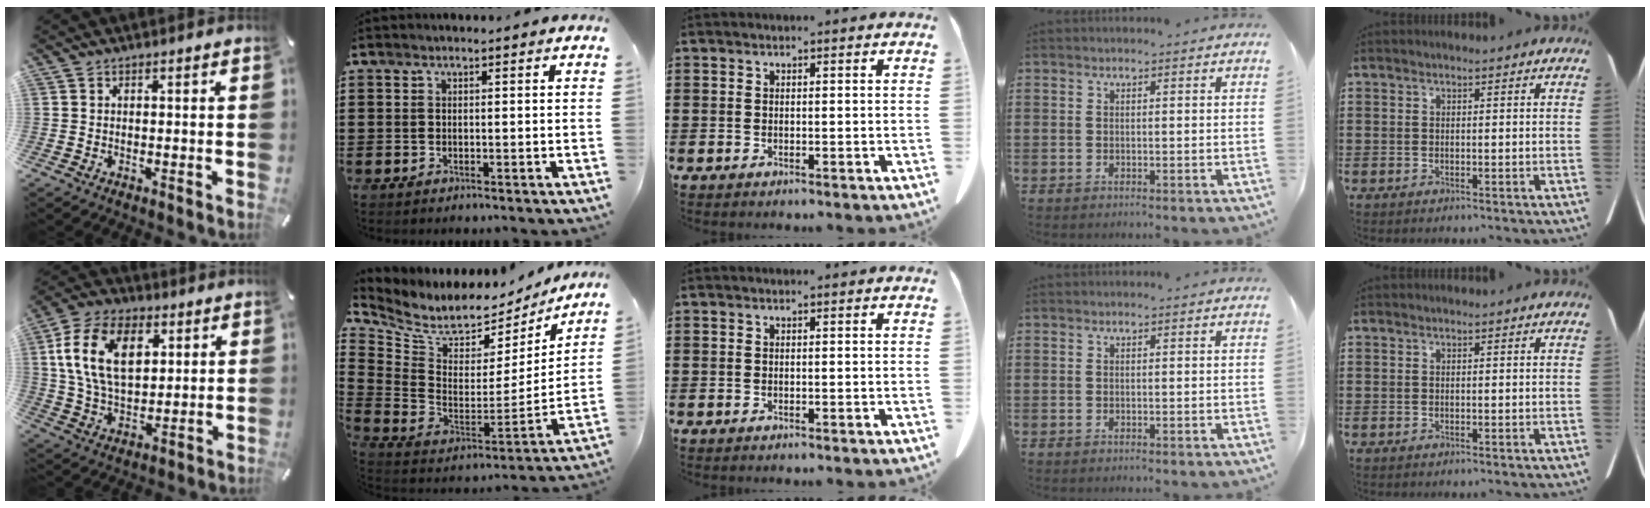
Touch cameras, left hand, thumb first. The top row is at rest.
{"thumb": {"total": 16.0, "force": [5.1, 10.3, 11.2], "torque": [-0.234, 0.004, 0.089]}, "index": {"total": 5.6, "force": [4.9, 2.5, 1.1], "torque": [-0.061, -0.050, 0.084]}}